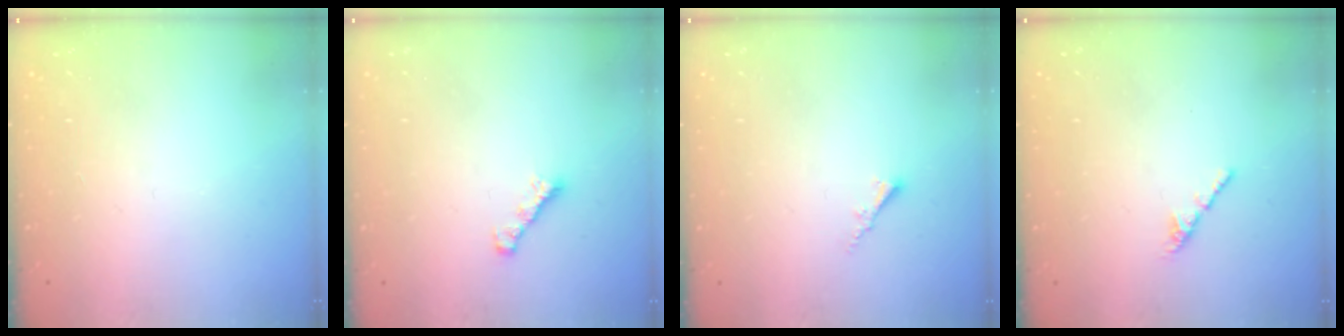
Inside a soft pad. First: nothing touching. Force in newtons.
{"total": 1.6, "press": 1.4, "slide": 0.6}
{"total": 1.8, "press": 1.7, "slide": 0.3}
{"total": 2.4, "press": 2.3, "slide": 0.8}